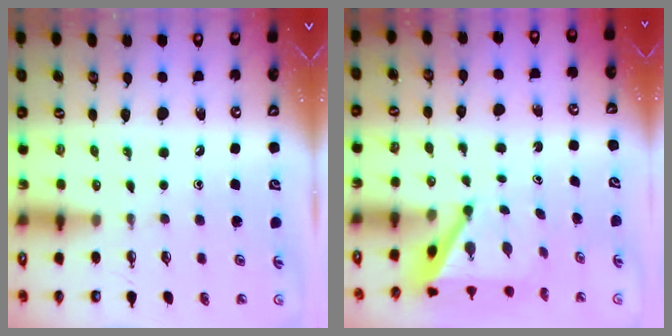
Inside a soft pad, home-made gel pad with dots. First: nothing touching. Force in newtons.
{"total": 3.9, "press": 3.9, "slide": 0.4}